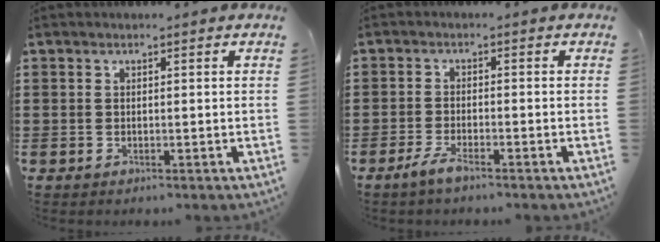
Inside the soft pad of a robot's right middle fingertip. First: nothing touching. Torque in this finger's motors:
{"motor_torque": [2.14, 0.00, 0.06, 0.05]}